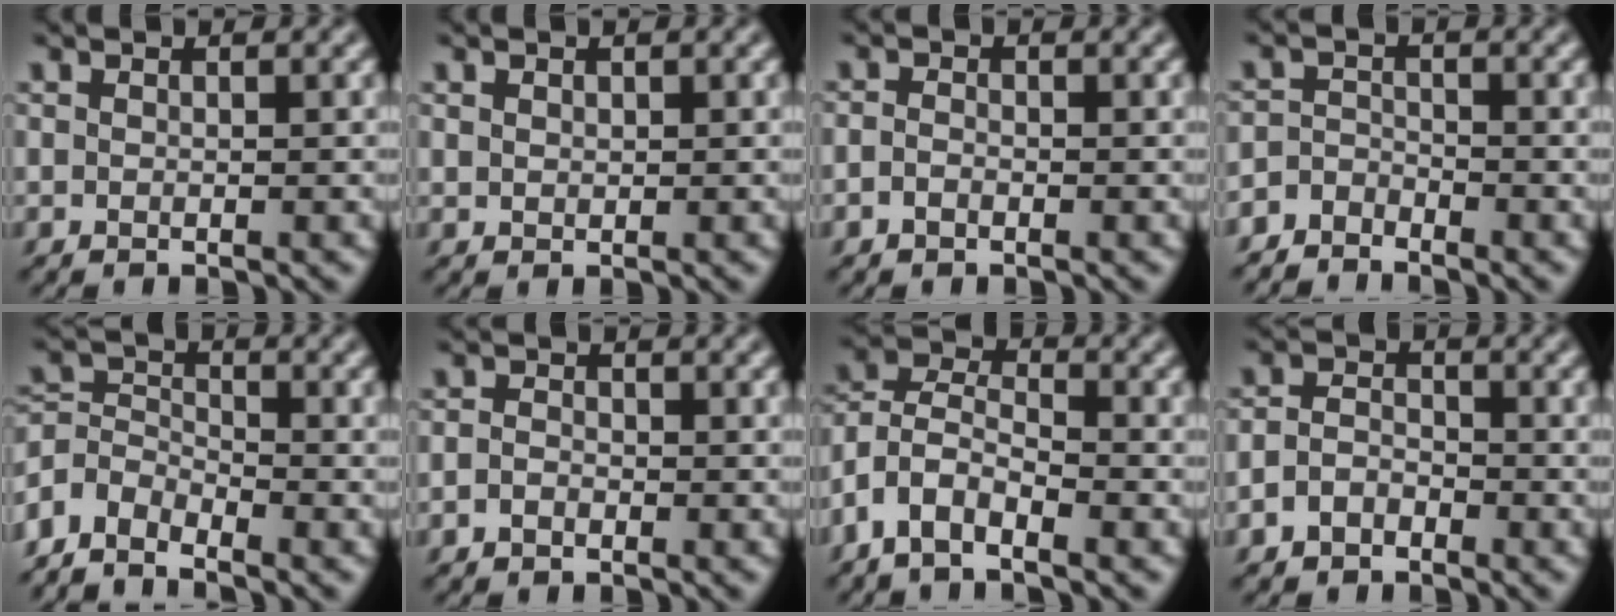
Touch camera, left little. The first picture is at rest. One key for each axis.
{"total": 0.6, "fx": 0.4, "fy": 0.4, "fz": 0.1, "tx": -0.005, "ty": -0.001, "tz": 0.010}
{"total": 1.0, "fx": -0.6, "fy": 0.7, "fz": 0.5, "tx": -0.014, "ty": 0.002, "tz": -0.016}
{"total": 2.6, "fx": -2.5, "fy": 0.8, "fz": 0.1, "tx": 0.001, "ty": 0.002, "tz": -0.055}
{"total": 4.4, "fx": -3.7, "fy": 1.8, "fz": 1.4, "tx": -0.033, "ty": 0.003, "tz": -0.084}
{"total": 1.5, "fx": -0.7, "fy": 1.1, "fz": 0.7, "tx": -0.008, "ty": 0.001, "tz": -0.020}
{"total": 5.6, "fx": -3.4, "fy": 2.6, "fz": 3.6, "tx": -0.076, "ty": 0.011, "tz": -0.079}
{"total": 2.6, "fx": -1.4, "fy": 1.8, "fz": 1.1, "tx": -0.025, "ty": 0.005, "tz": -0.032}